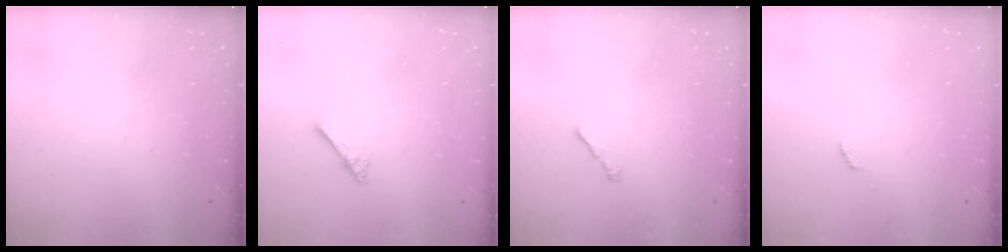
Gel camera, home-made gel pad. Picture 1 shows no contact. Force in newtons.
{"total": 2.4, "press": 2.4, "slide": 0.4}
{"total": 1.0, "press": 0.9, "slide": 0.5}
{"total": 2.5, "press": 2.5, "slide": 0.4}